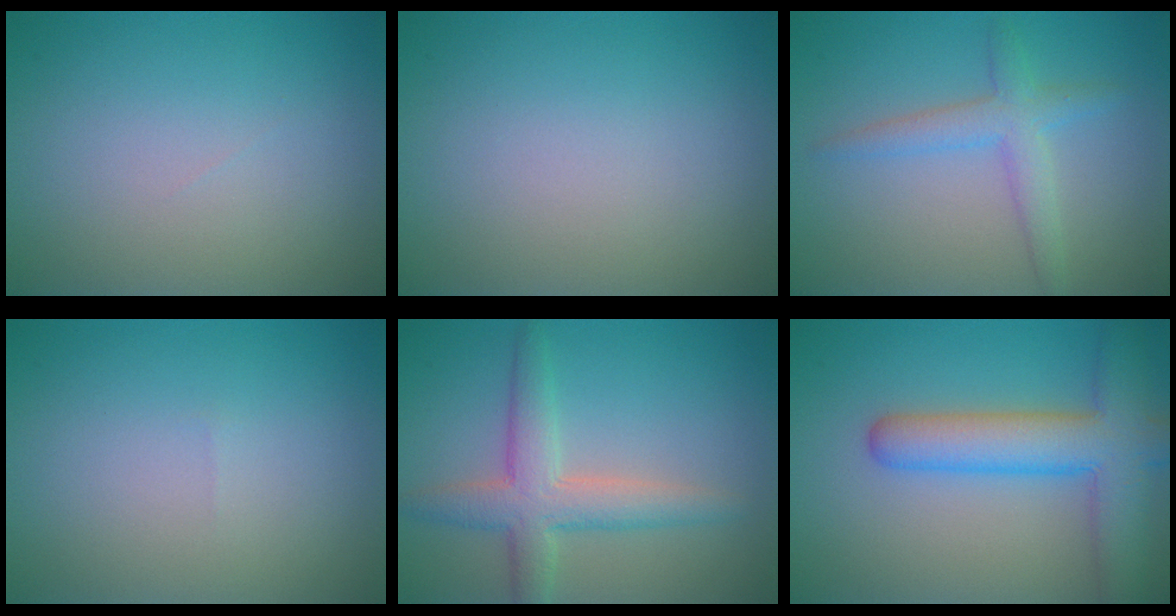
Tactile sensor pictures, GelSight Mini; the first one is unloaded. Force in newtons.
{"total": 0.0}
{"total": 2.9, "press": 2.9, "slide": 0.1}
{"total": 0.0}
{"total": 4.4, "press": 4.4, "slide": 0.2}
{"total": 7.4, "press": 7.4, "slide": 0.4}